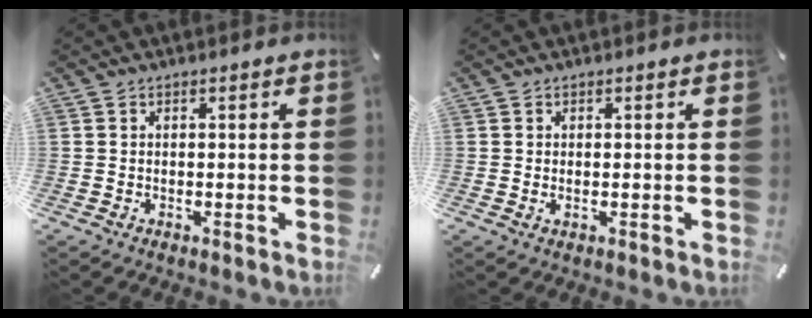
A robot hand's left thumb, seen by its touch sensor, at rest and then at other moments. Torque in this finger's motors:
{"motor_torque": [-0.20, -0.27, 0.09, -0.04, -0.07]}